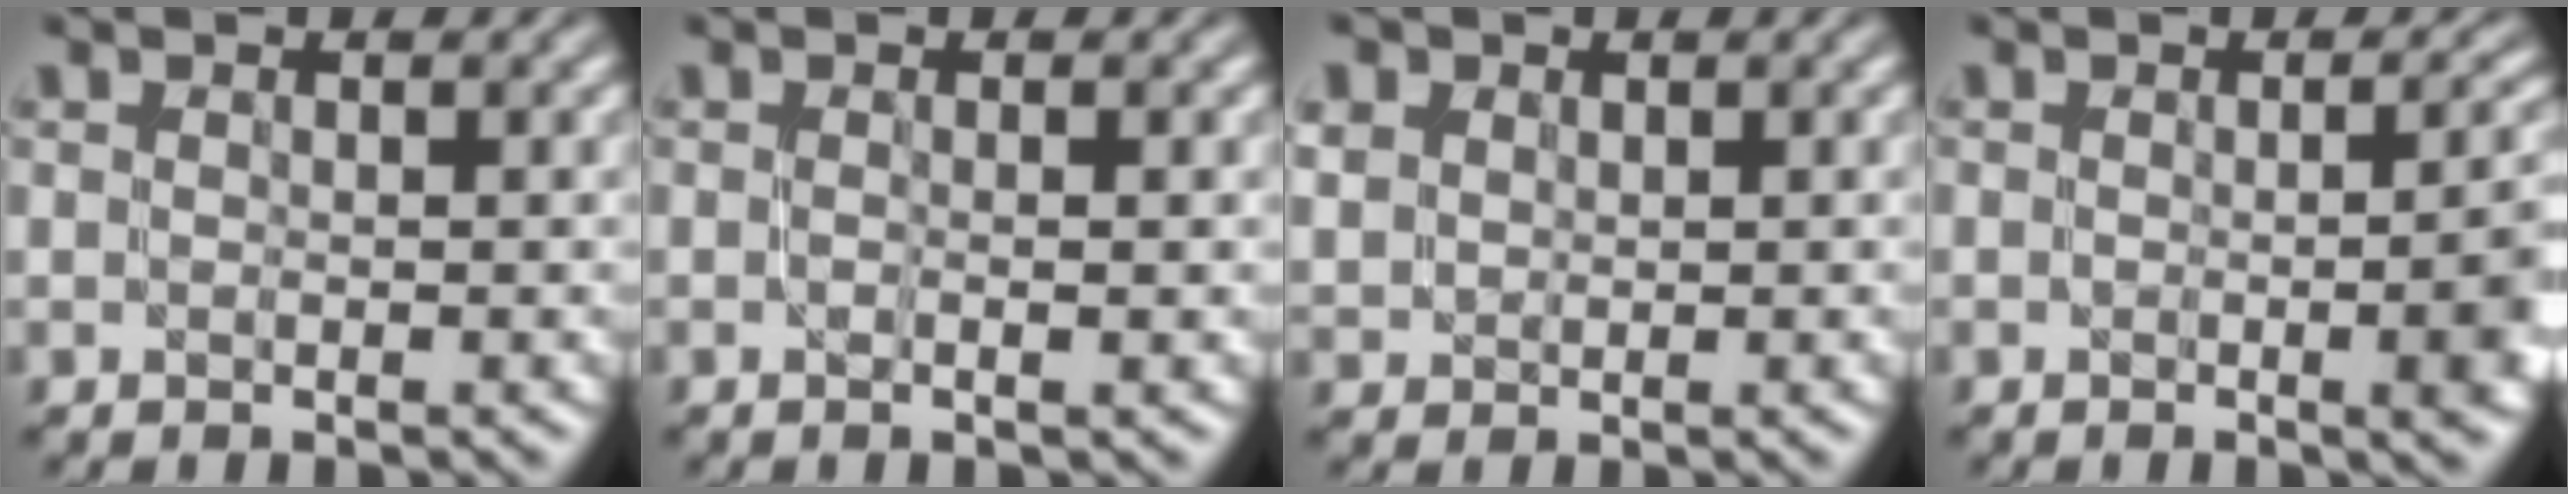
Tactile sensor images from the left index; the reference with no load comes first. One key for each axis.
{"total": 1.3, "fx": -0.1, "fy": 0.3, "fz": 1.2, "tx": -0.016, "ty": -0.005, "tz": -0.006}
{"total": 2.0, "fx": 1.0, "fy": 1.6, "fz": 0.7, "tx": -0.019, "ty": 0.002, "tz": 0.024}
{"total": 7.5, "fx": -0.6, "fy": 3.1, "fz": 6.8, "tx": -0.048, "ty": 0.002, "tz": -0.009}